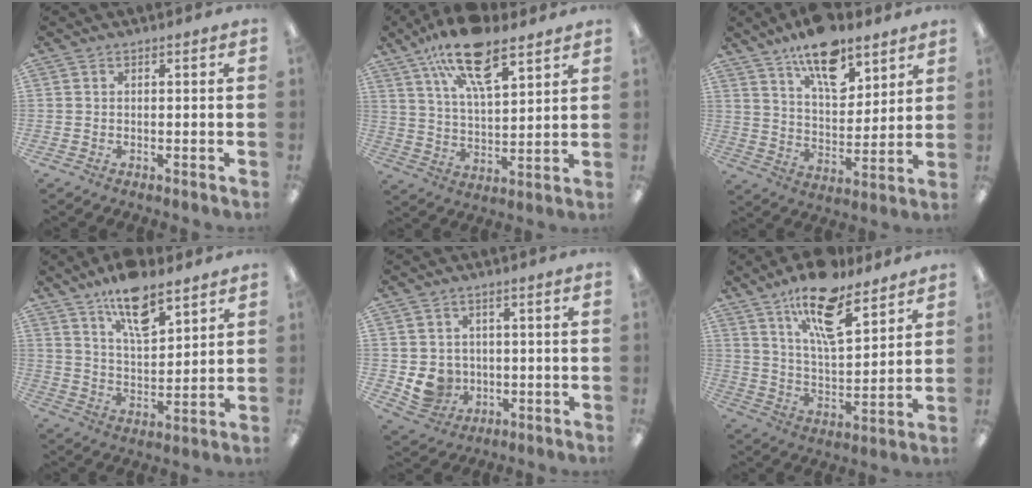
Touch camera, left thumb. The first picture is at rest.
{"total": 17.0, "force": [10.9, 6.5, 11.3], "torque": [-0.196, -0.044, 0.187]}
{"total": 15.1, "force": [10.4, 7.2, 8.2], "torque": [-0.123, -0.055, 0.181]}
{"total": 12.8, "force": [9.3, 4.9, 7.3], "torque": [-0.117, -0.045, 0.161]}
{"total": 6.7, "force": [-0.4, 6.3, 2.2], "torque": [-0.053, 0.004, -0.001]}
{"total": 17.4, "force": [11.8, 6.6, 11.0], "torque": [-0.182, -0.054, 0.197]}